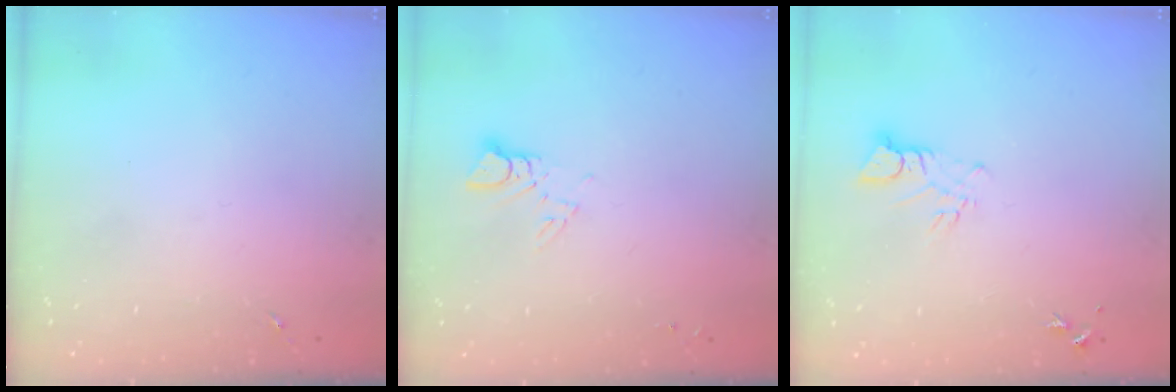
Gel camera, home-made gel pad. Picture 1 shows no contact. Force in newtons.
{"total": 3.2, "press": 3.2, "slide": 0.3}
{"total": 4.0, "press": 4.0, "slide": 0.4}